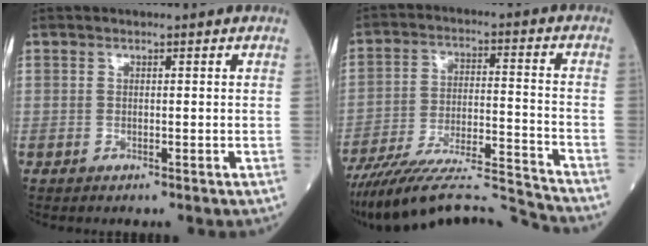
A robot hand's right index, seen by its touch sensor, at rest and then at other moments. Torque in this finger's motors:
{"motor_torque": [-0.49, -0.48, -0.48, 0.04]}